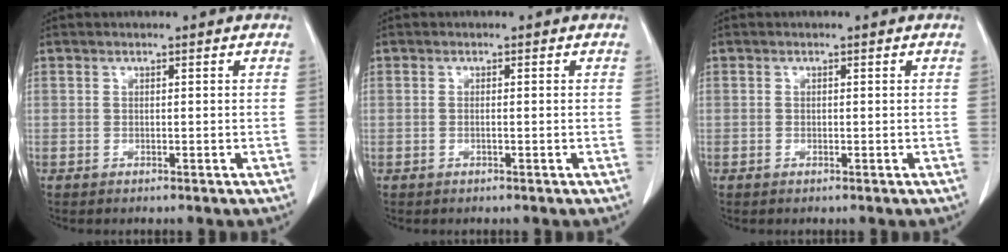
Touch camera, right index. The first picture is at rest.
{"total": 0.5, "force": [-0.1, 0.0, 0.5], "torque": [-0.010, 0.001, -0.001]}
{"total": 0.0}